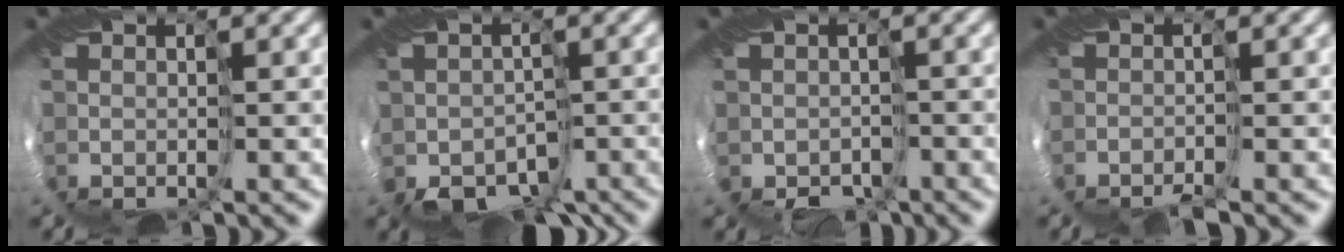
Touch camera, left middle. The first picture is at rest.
{"total": 4.8, "force": [-3.2, 3.2, 1.7], "torque": [-0.026, -0.021, -0.048]}
{"total": 3.1, "force": [-1.9, 2.4, 0.7], "torque": [0.003, -0.012, -0.019]}
{"total": 1.7, "force": [-1.6, -0.2, 0.4], "torque": [-0.002, 0.002, -0.037]}